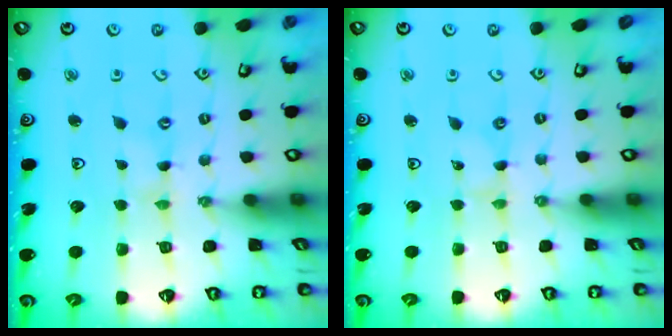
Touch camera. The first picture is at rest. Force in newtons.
{"total": 0.0}